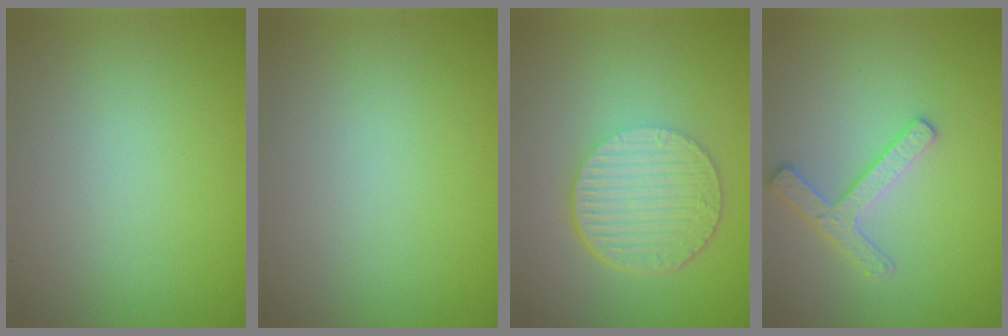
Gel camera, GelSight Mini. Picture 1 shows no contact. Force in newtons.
{"total": 0.0}
{"total": 6.1, "press": 4.1, "slide": 4.5}
{"total": 2.5, "press": 2.5, "slide": 0.3}